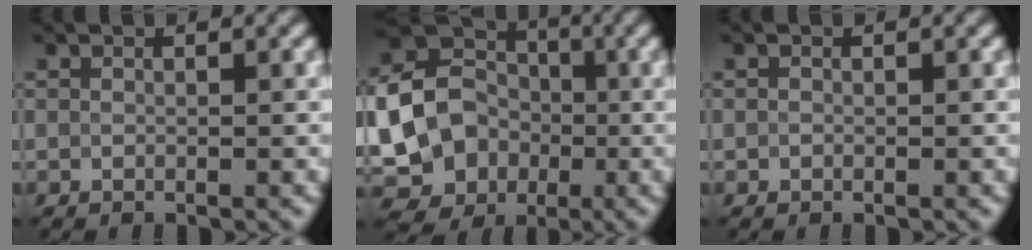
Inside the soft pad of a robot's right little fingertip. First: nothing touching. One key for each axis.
{"total": 17.0, "fx": -2.9, "fy": 15.6, "fz": 6.0, "tx": -0.151, "ty": -0.006, "tz": -0.071}
{"total": 0.0}